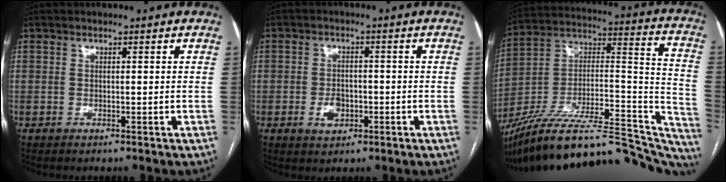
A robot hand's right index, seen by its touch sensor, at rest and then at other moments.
{"total": 3.7, "force": [-1.3, 2.5, 2.4], "torque": [-0.041, 0.003, -0.018]}
{"total": 38.7, "force": [-32.4, 9.2, 19.0], "torque": [-0.241, -0.001, -0.464]}